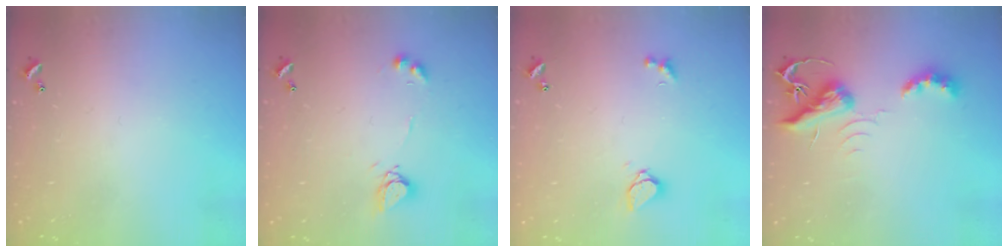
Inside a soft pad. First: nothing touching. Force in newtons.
{"total": 6.7, "press": 6.7, "slide": 0.5}
{"total": 1.6, "press": 1.5, "slide": 0.5}
{"total": 6.6, "press": 6.6, "slide": 0.3}